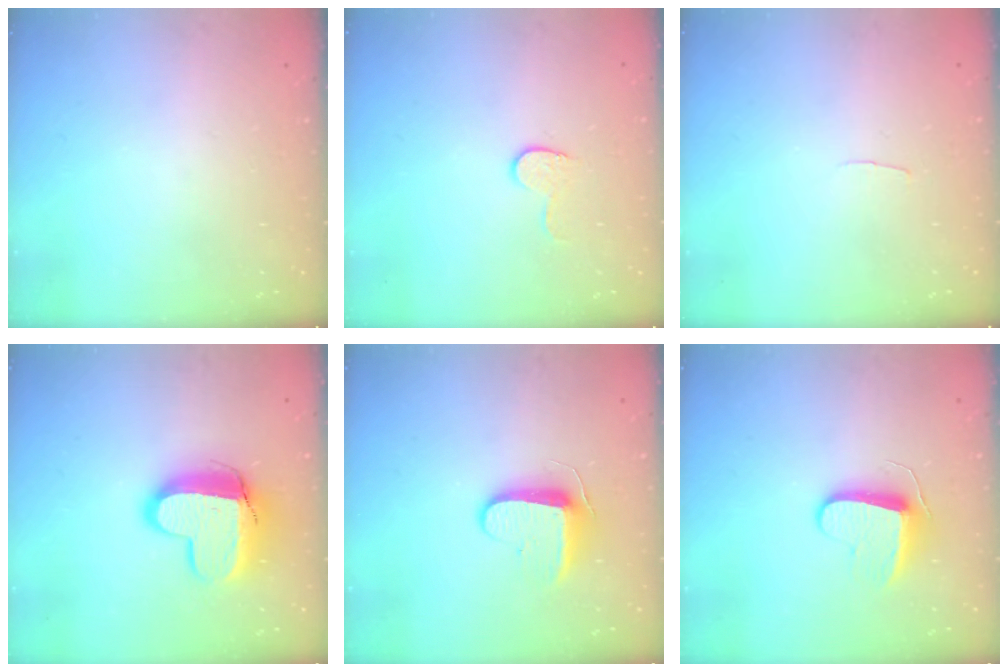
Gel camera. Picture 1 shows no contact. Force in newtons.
{"total": 5.6, "press": 5.6, "slide": 0.5}
{"total": 2.0, "press": 2.0, "slide": 0.2}
{"total": 12.7, "press": 12.7, "slide": 1.4}
{"total": 8.9, "press": 8.8, "slide": 1.1}
{"total": 8.9, "press": 8.9, "slide": 0.1}